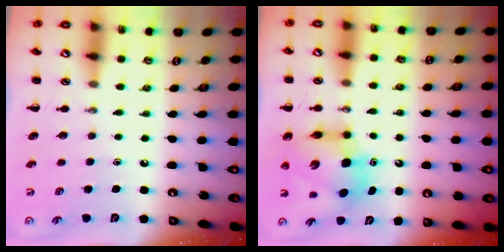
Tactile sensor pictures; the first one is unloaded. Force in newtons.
{"total": 8.5, "press": 8.1, "slide": 2.4}